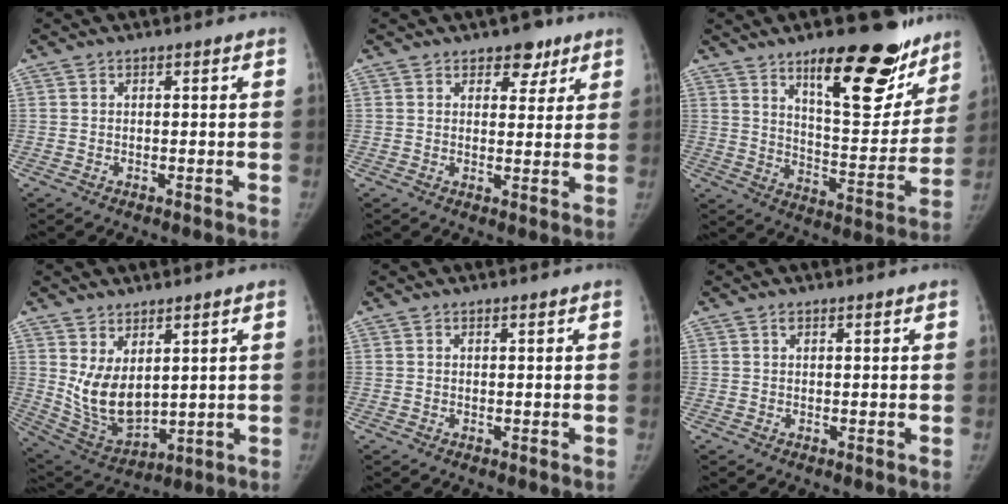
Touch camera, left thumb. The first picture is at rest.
{"total": 5.2, "force": [3.4, 3.1, 2.4], "torque": [-0.002, -0.017, 0.046]}
{"total": 22.3, "force": [14.2, 8.0, 15.2], "torque": [-0.154, -0.089, 0.210]}
{"total": 10.7, "force": [3.4, 6.1, 8.1], "torque": [-0.130, -0.035, 0.089]}
{"total": 0.7, "force": [0.5, 0.2, 0.4], "torque": [-0.008, -0.003, 0.009]}
{"total": 1.3, "force": [0.9, 0.5, 0.7], "torque": [-0.011, 0.000, 0.013]}